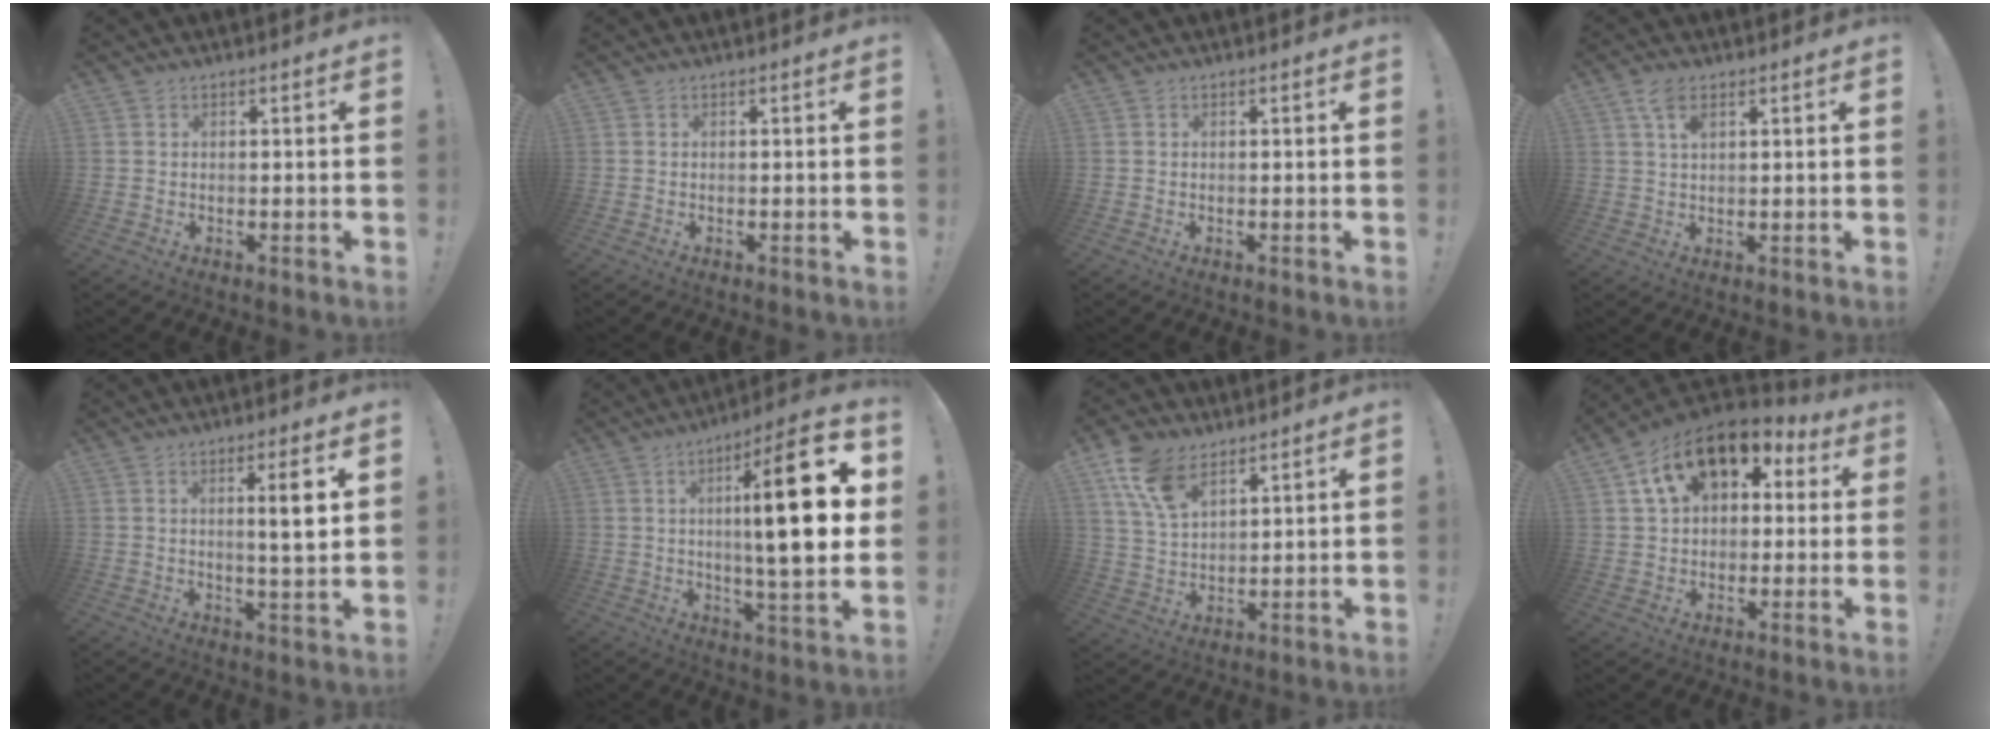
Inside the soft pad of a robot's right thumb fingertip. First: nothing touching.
{"total": 0.0}
{"total": 0.0}
{"total": 4.8, "force": [2.6, 2.2, 3.3], "torque": [-0.058, -0.006, 0.045]}
{"total": 6.6, "force": [2.0, 0.0, 6.2], "torque": [-0.089, -0.011, 0.021]}
{"total": 21.4, "force": [3.9, 4.1, 20.7], "torque": [-0.307, -0.018, 0.042]}
{"total": 11.7, "force": [7.6, 6.3, 6.4], "torque": [-0.121, -0.029, 0.148]}
{"total": 16.2, "force": [8.2, 10.2, 9.6], "torque": [-0.151, -0.034, 0.150]}